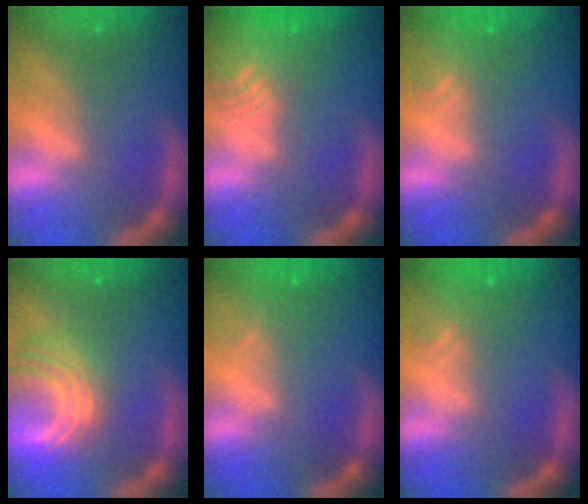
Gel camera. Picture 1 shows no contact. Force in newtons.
{"total": 9.6}
{"total": 2.4}
{"total": 9.0}
{"total": 0.9}
{"total": 1.9}